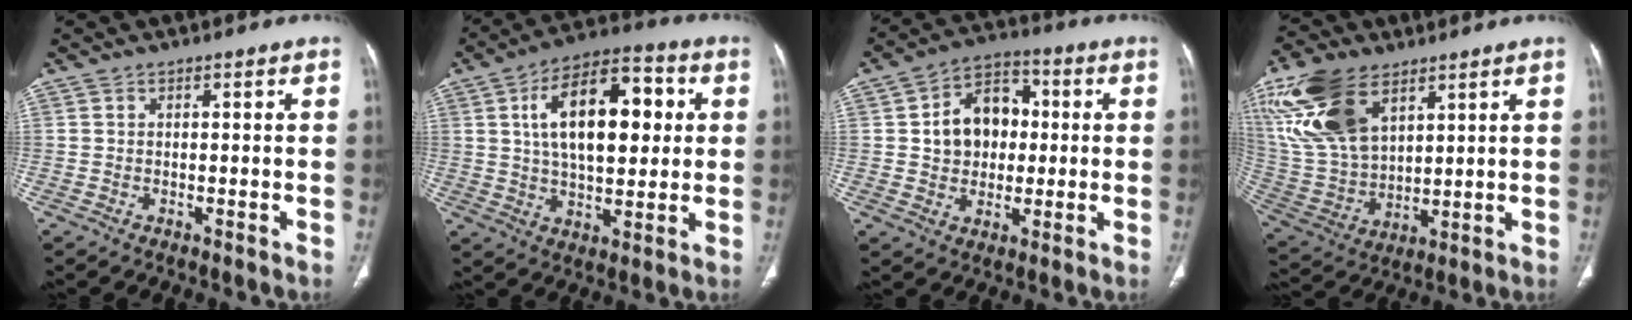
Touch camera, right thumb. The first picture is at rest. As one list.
[{"total": 18.3, "force": [4.0, 9.4, 15.2], "torque": [-0.220, 0.013, 0.062]}, {"total": 11.9, "force": [1.1, 9.1, 7.6], "torque": [-0.085, 0.017, 0.014]}, {"total": 20.0, "force": [9.9, 11.0, 13.5], "torque": [-0.280, -0.027, 0.203]}]